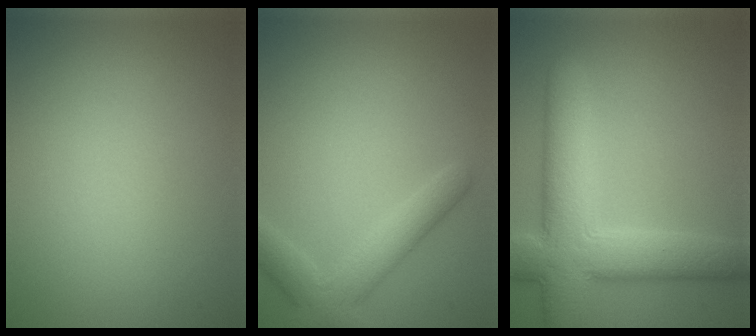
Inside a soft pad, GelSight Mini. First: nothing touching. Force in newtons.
{"total": 3.8, "press": 3.8, "slide": 0.1}
{"total": 9.0, "press": 9.0, "slide": 0.9}